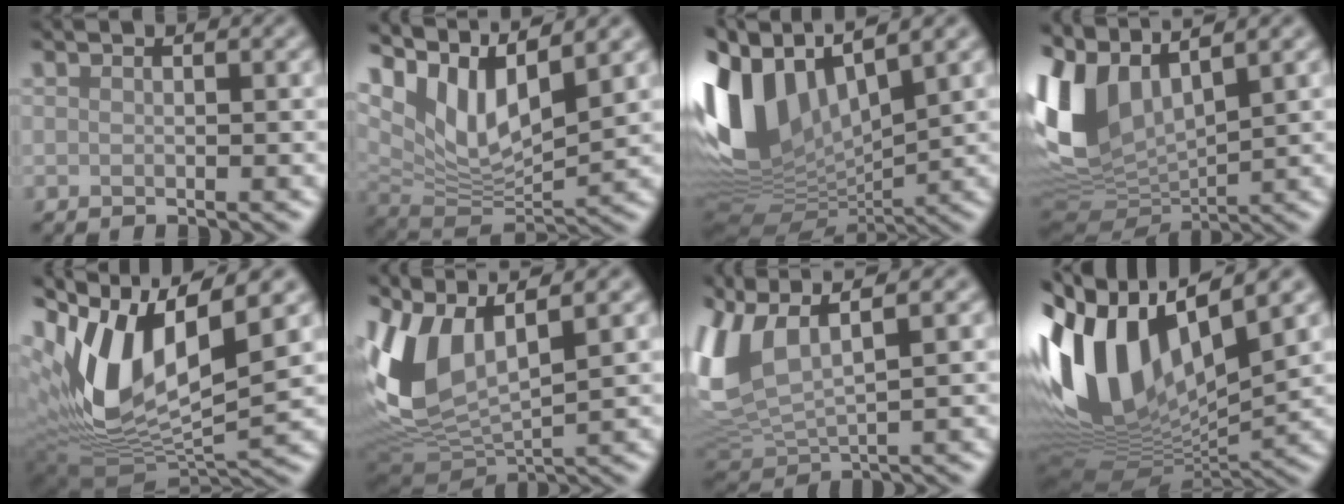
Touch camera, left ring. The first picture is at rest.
{"total": 9.2, "force": [5.5, 3.6, 6.5], "torque": [-0.146, -0.003, 0.106]}
{"total": 12.7, "force": [3.2, 7.0, 10.1], "torque": [-0.242, 0.006, 0.054]}
{"total": 10.6, "force": [4.3, 5.6, 7.9], "torque": [-0.201, 0.004, 0.080]}
{"total": 12.7, "force": [3.6, 6.0, 10.6], "torque": [-0.225, -0.008, 0.070]}
{"total": 9.0, "force": [2.8, 4.1, 7.4], "torque": [-0.184, 0.004, 0.054]}
{"total": 9.0, "force": [3.7, 3.6, 7.4], "torque": [-0.194, 0.010, 0.074]}
{"total": 15.7, "force": [2.9, 8.2, 13.0], "torque": [-0.300, 0.004, 0.053]}